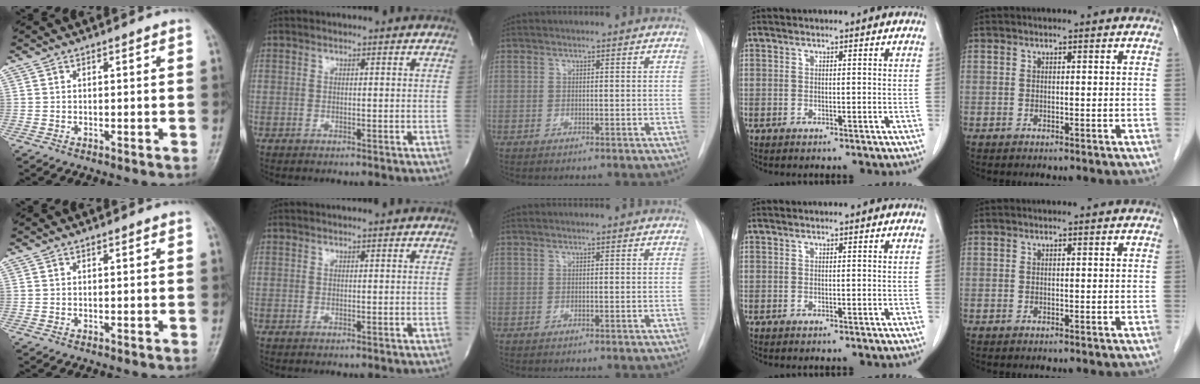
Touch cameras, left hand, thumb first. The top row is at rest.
{}